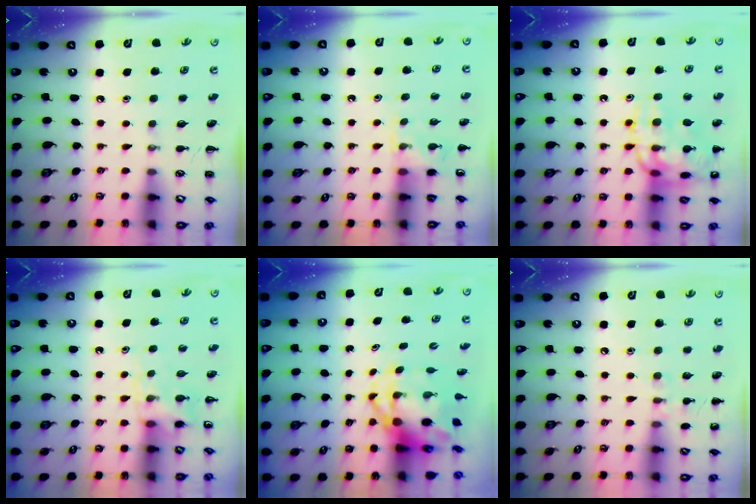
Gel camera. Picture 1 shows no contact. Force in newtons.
{"total": 6.0, "press": 5.8, "slide": 1.5}
{"total": 16.7, "press": 16.5, "slide": 2.5}
{"total": 5.7, "press": 5.4, "slide": 1.7}
{"total": 6.2, "press": 6.0, "slide": 1.8}
{"total": 7.0, "press": 6.7, "slide": 2.1}